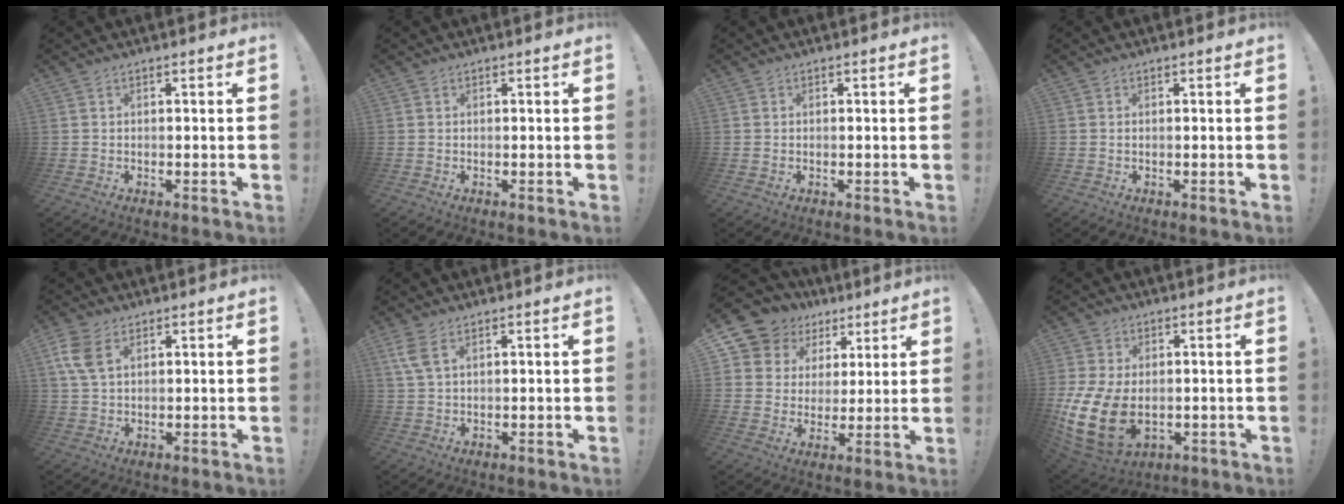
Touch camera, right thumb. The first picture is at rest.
{"total": 0.0}
{"total": 0.0}
{"total": 0.0}
{"total": 7.1, "force": [3.0, 4.0, 5.1], "torque": [-0.101, -0.004, 0.056]}
{"total": 5.0, "force": [2.3, 1.9, 3.9], "torque": [-0.082, -0.007, 0.043]}
{"total": 10.7, "force": [6.1, 8.4, 2.5], "torque": [-0.047, -0.046, 0.128]}
{"total": 16.7, "force": [-2.7, 10.9, 12.4], "torque": [-0.239, 0.009, -0.035]}